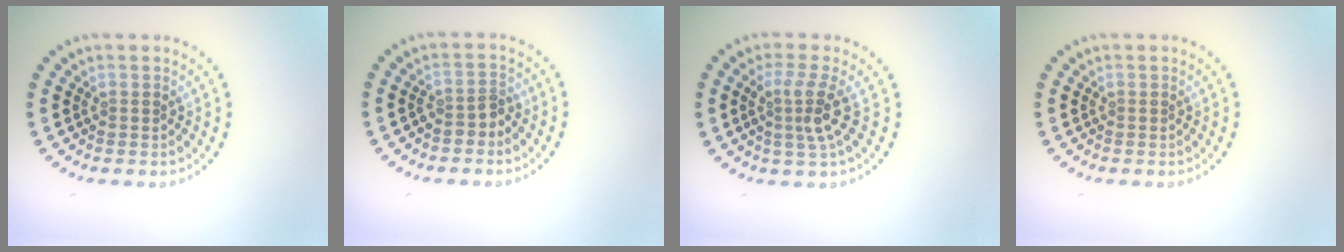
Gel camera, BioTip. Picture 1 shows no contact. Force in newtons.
{"total": 1.4, "press": 1.0, "slide": 0.9}
{"total": 3.0, "press": 2.2, "slide": 2.1}
{"total": 0.0}